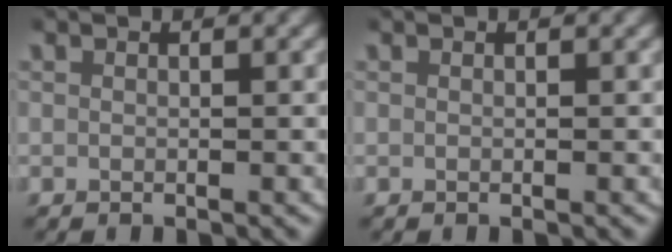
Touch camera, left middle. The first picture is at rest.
{"total": 0.0}